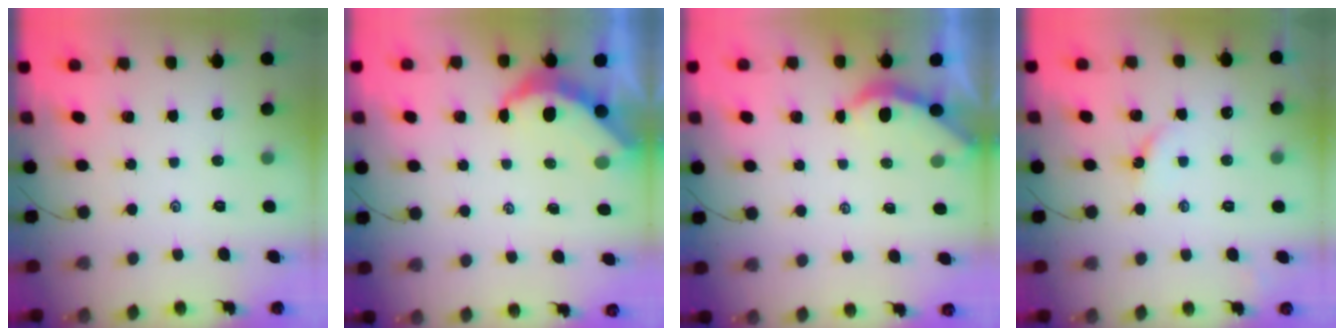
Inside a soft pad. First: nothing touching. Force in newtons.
{"total": 6.1, "press": 6.1, "slide": 0.5}
{"total": 2.3, "press": 2.3, "slide": 0.5}
{"total": 3.4, "press": 3.3, "slide": 0.4}